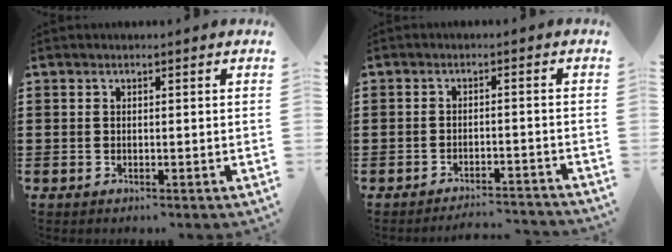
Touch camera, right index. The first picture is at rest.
{"total": 3.0, "force": [-3.0, 0.1, 0.0], "torque": [-0.005, 0.000, -0.065]}